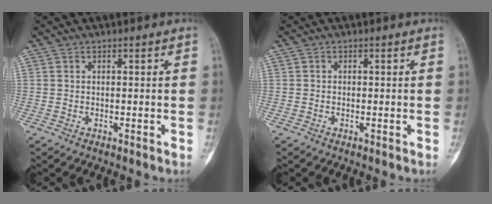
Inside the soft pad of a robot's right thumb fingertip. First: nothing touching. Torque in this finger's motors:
{"motor_torque": [-0.17, 0.08, 0.09, 0.08, 0.05]}